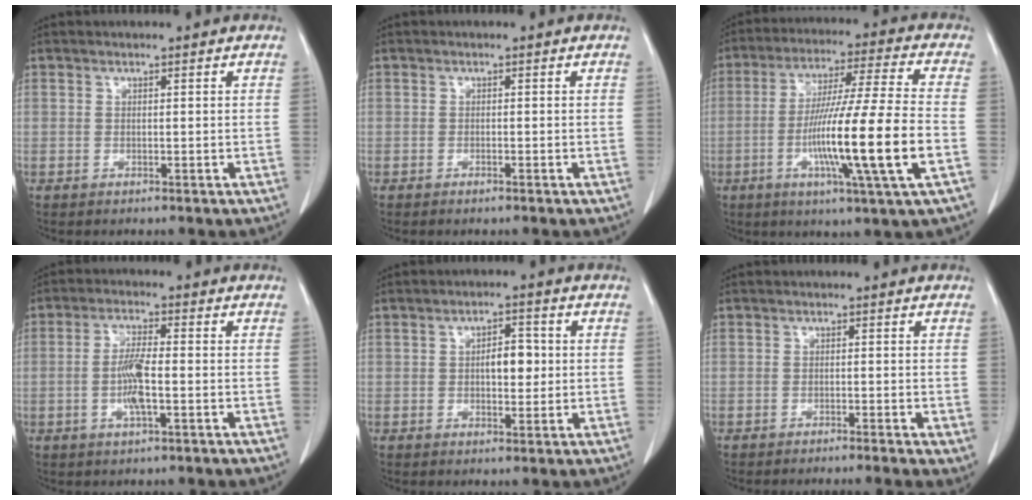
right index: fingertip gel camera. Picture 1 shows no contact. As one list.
[{"total": 0.6, "force": [-0.5, 0.1, 0.4], "torque": [-0.013, -0.002, -0.006]}, {"total": 16.8, "force": [-4.3, -1.1, 16.2], "torque": [-0.297, -0.014, -0.081]}, {"total": 5.4, "force": [-1.3, 0.9, 5.2], "torque": [-0.109, 0.000, -0.024]}, {"total": 4.3, "force": [0.1, 2.0, 3.8], "torque": [-0.058, 0.006, 0.006]}, {"total": 4.2, "force": [-2.8, 0.5, 3.1], "torque": [-0.031, -0.009, -0.040]}]